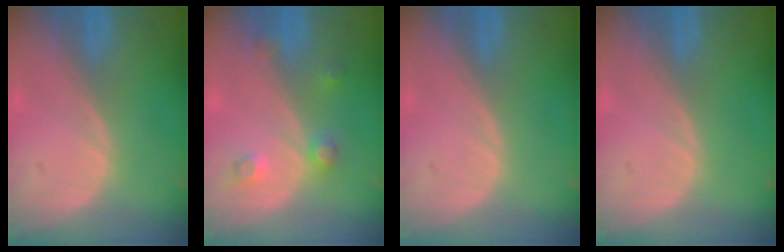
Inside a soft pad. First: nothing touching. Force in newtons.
{"total": 3.6, "press": 3.3, "slide": 1.3}
{"total": 0.0}
{"total": 0.0}